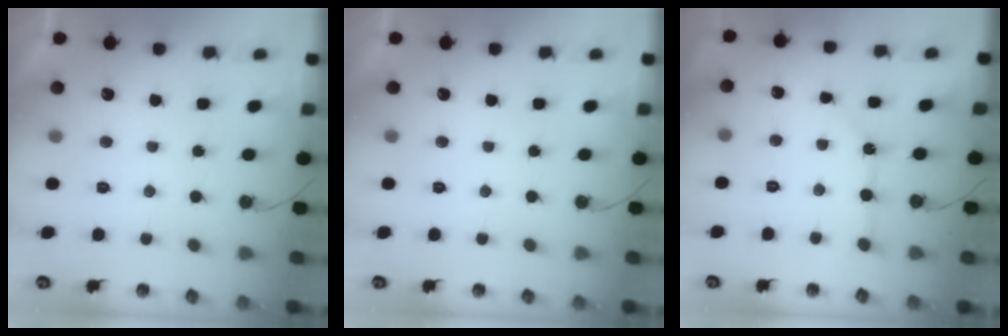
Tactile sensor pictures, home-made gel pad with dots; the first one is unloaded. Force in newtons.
{"total": 0.0}
{"total": 4.7, "press": 4.7, "slide": 0.3}